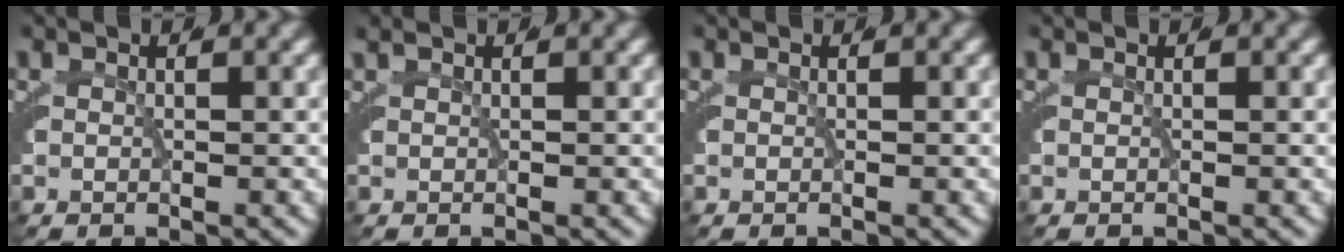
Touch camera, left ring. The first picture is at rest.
{"total": 0.8, "force": [0.7, -0.1, 0.2], "torque": [-0.002, 0.003, 0.015]}
{"total": 0.0}
{"total": 0.0}